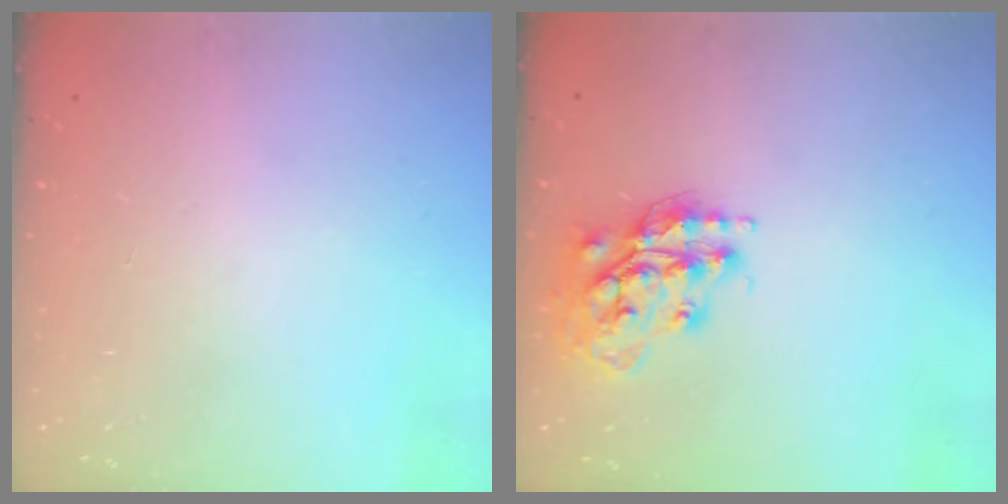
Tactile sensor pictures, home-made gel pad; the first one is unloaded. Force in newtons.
{"total": 15.4, "press": 15.3, "slide": 1.1}